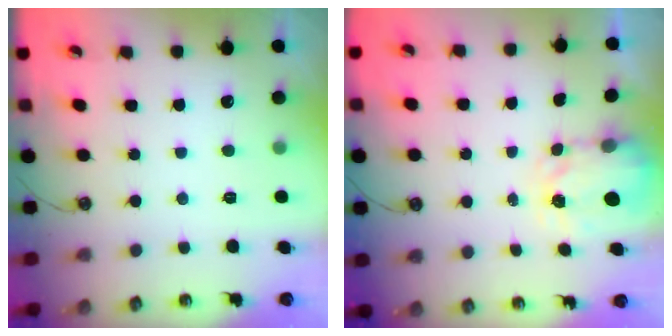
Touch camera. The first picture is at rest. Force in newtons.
{"total": 3.6, "press": 3.5, "slide": 0.5}